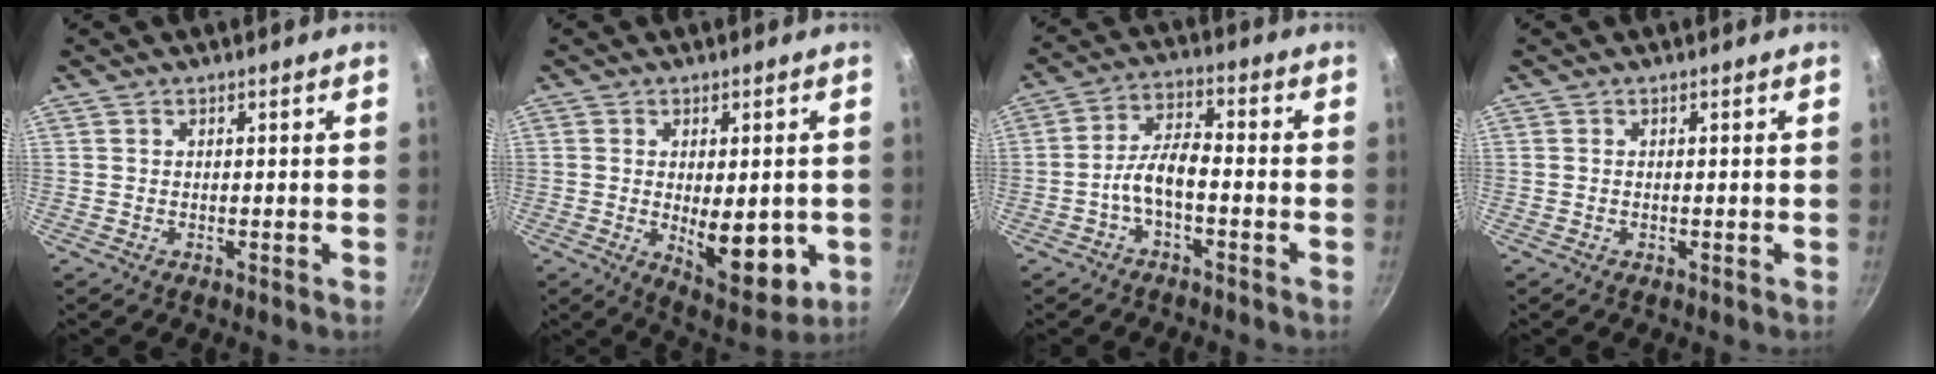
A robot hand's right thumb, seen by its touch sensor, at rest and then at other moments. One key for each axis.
{"total": 12.6, "fx": -1.7, "fy": 5.9, "fz": 11.0, "tx": -0.124, "ty": -0.020, "tz": -0.009}
{"total": 6.6, "fx": -2.6, "fy": 2.8, "fz": 5.4, "tx": -0.102, "ty": 0.036, "tz": -0.055}
{"total": 0.0}